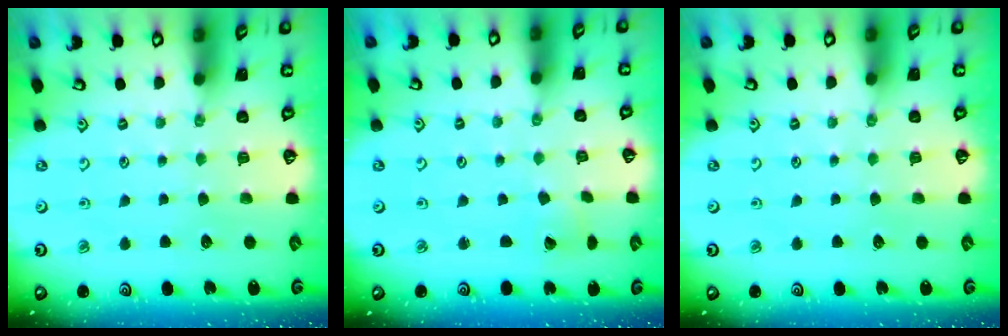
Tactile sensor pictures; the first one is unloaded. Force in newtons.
{"total": 2.3, "press": 2.3, "slide": 0.2}
{"total": 0.0}